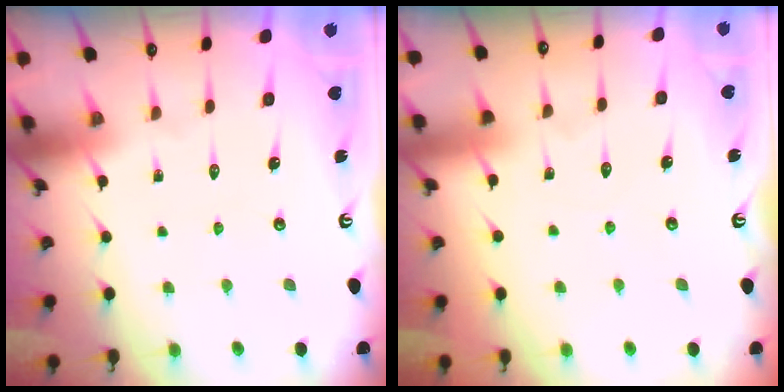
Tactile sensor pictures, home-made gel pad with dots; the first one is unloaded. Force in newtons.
{"total": 3.4, "press": 3.3, "slide": 0.4}